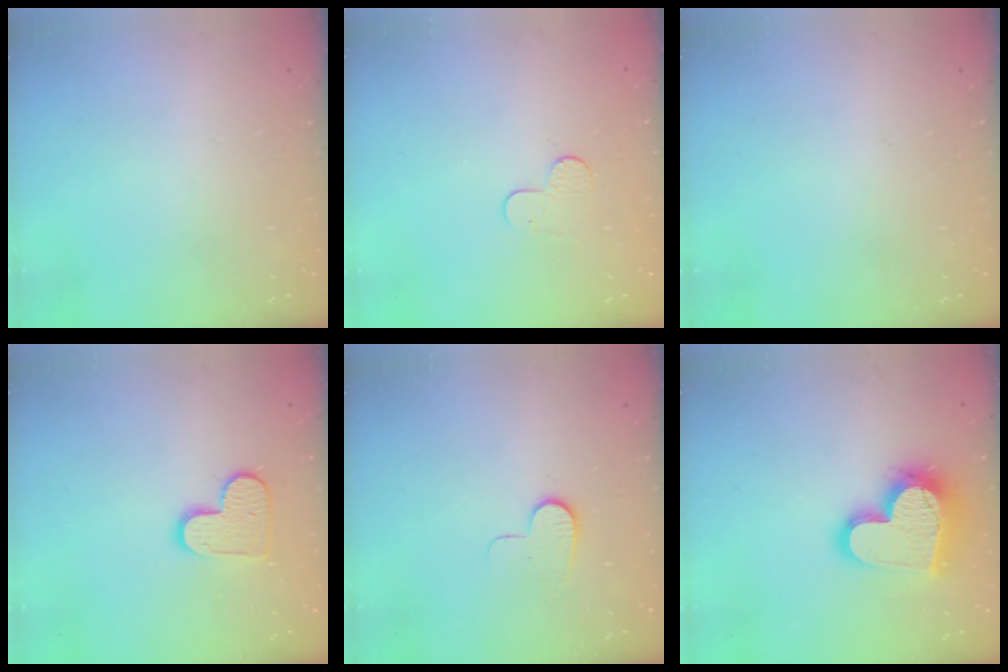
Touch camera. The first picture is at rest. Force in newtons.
{"total": 4.9, "press": 4.8, "slide": 0.5}
{"total": 0.0}
{"total": 9.7, "press": 9.7, "slide": 0.5}
{"total": 7.0, "press": 7.0, "slide": 0.6}
{"total": 17.9, "press": 17.8, "slide": 1.7}